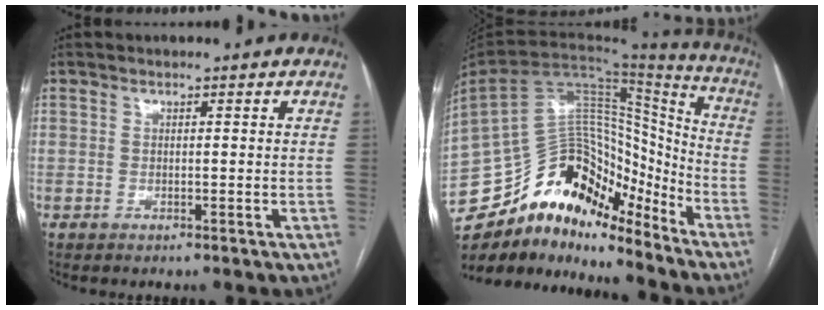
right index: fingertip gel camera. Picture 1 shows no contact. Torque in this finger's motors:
{"motor_torque": [0.07, -0.02, -0.25, -0.17]}